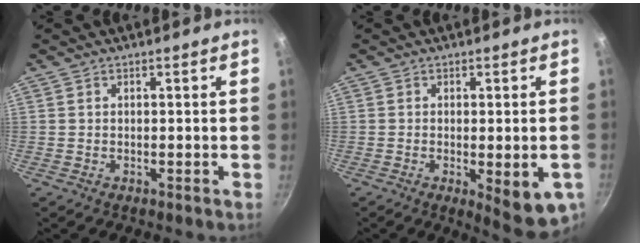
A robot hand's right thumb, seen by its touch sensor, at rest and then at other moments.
{"total": 9.5, "force": [-2.6, 2.9, 8.7], "torque": [-0.097, -0.008, -0.025]}